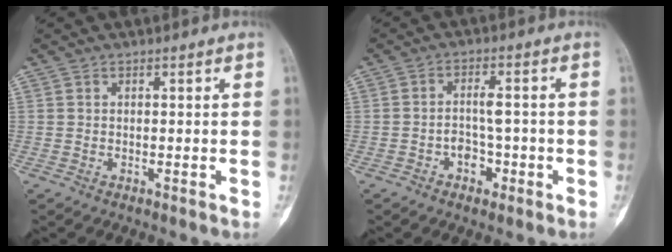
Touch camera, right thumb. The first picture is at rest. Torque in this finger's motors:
{"motor_torque": [1.06, 3.47, 0.25, -0.80, 0.01]}